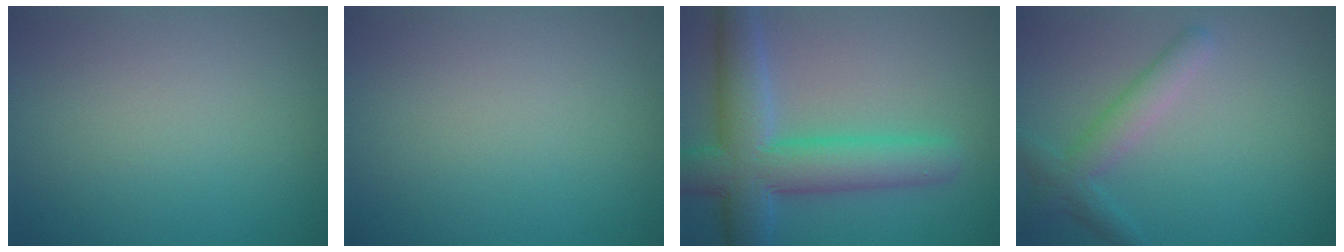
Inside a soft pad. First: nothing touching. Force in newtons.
{"total": 0.0}
{"total": 8.3, "press": 8.3, "slide": 0.2}
{"total": 2.9, "press": 2.9, "slide": 0.1}